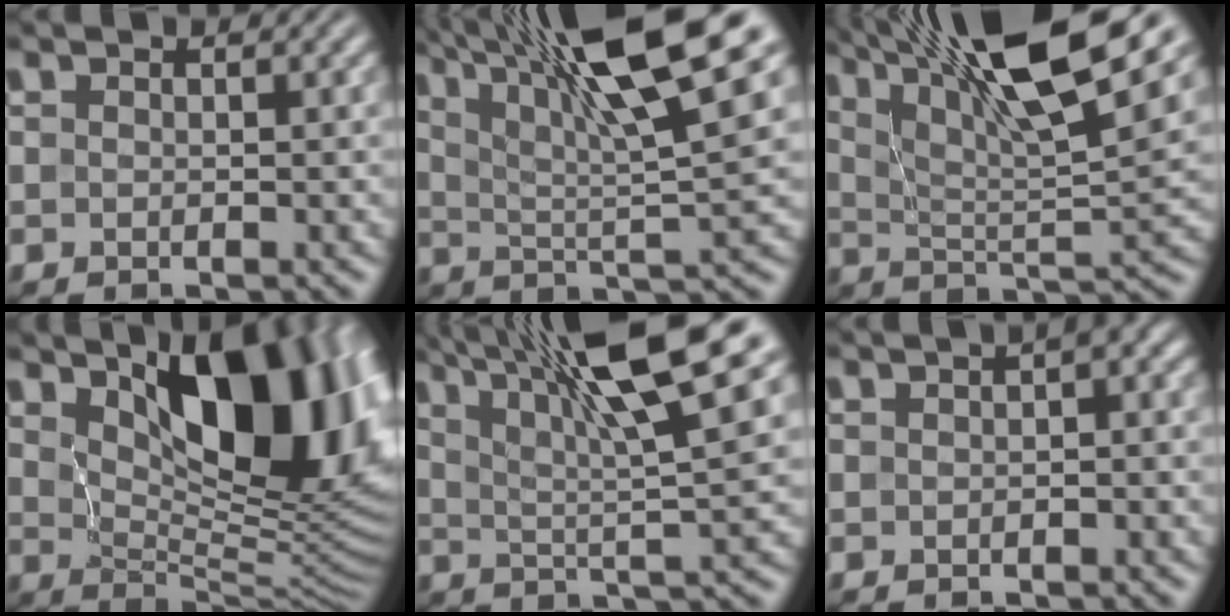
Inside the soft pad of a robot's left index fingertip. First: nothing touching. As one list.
[{"total": 13.2, "force": [7.2, 2.3, 10.8], "torque": [-0.178, 0.024, 0.120]}, {"total": 13.3, "force": [8.1, 2.4, 10.3], "torque": [-0.183, 0.019, 0.142]}, {"total": 13.1, "force": [4.9, 5.6, 10.7], "torque": [-0.151, 0.001, 0.087]}, {"total": 12.0, "force": [6.5, 1.7, 10.0], "torque": [-0.156, 0.022, 0.107]}, {"total": 2.1, "force": [0.2, 1.0, 1.8], "torque": [-0.021, 0.011, -0.001]}]